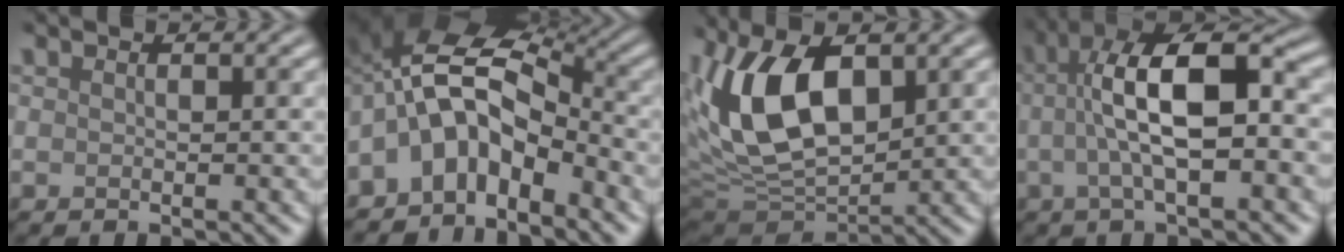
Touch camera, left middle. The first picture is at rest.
{"total": 8.1, "force": [-3.6, 4.7, 5.6], "torque": [-0.094, 0.025, -0.069]}
{"total": 10.5, "force": [2.2, 5.6, 8.6], "torque": [-0.180, 0.014, 0.041]}
{"total": 8.6, "force": [0.1, 2.7, 8.2], "torque": [-0.144, 0.029, 0.006]}